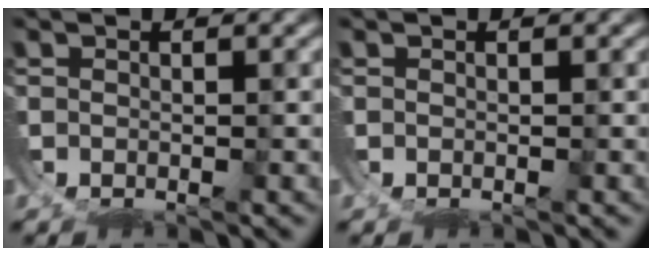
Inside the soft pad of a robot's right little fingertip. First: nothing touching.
{"total": 0.0}